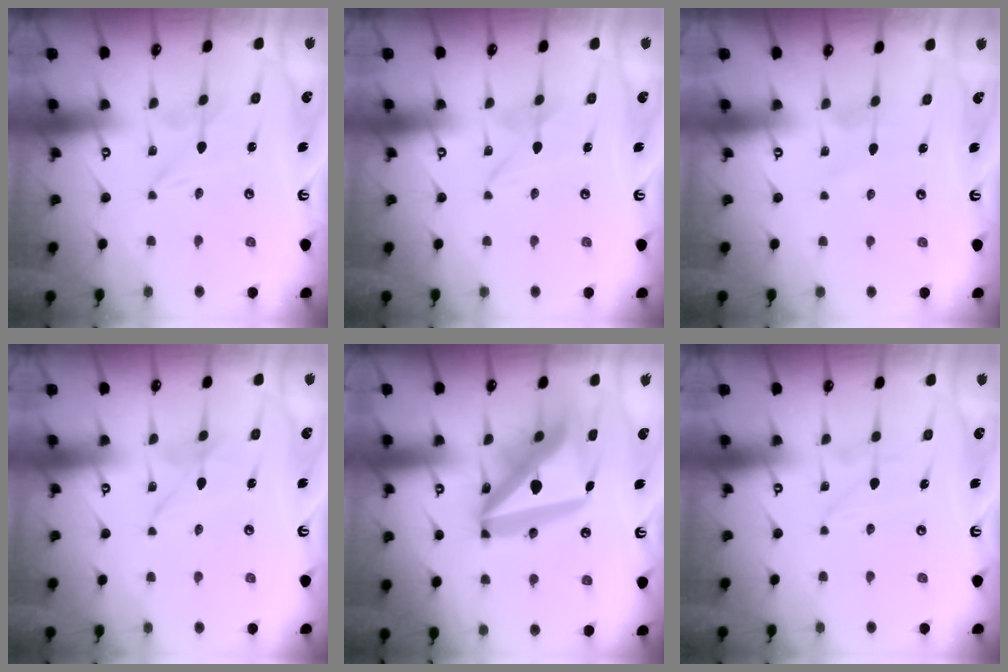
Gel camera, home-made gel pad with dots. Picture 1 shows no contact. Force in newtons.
{"total": 1.5, "press": 1.5, "slide": 0.2}
{"total": 2.1, "press": 2.1, "slide": 0.1}
{"total": 1.9, "press": 1.9, "slide": 0.3}
{"total": 22.1, "press": 21.9, "slide": 2.7}
{"total": 0.0}